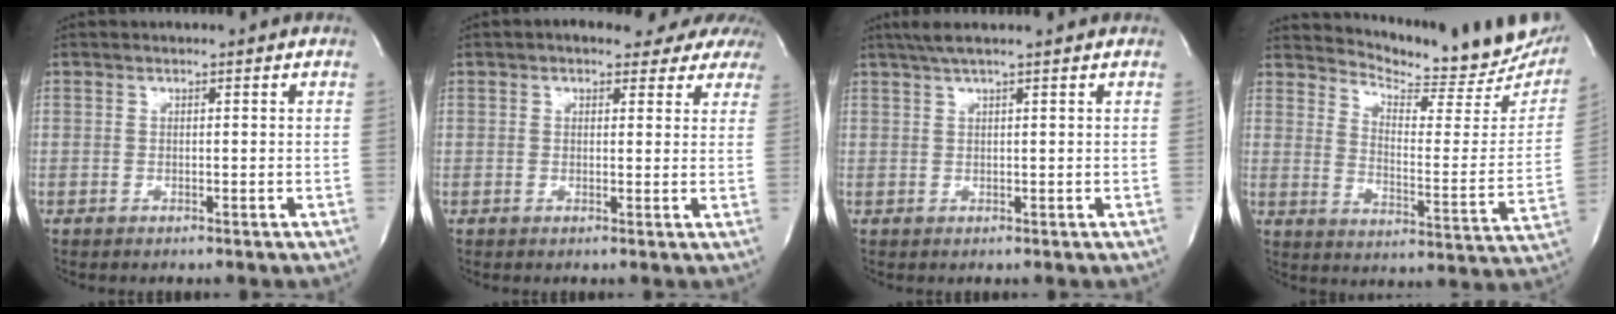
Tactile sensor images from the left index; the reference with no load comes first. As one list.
[{"total": 10.0, "force": [8.5, 3.7, 3.6], "torque": [-0.022, 0.022, 0.082]}, {"total": 4.5, "force": [3.5, -0.8, 2.7], "torque": [-0.047, 0.026, 0.064]}, {"total": 19.4, "force": [18.1, 4.5, 5.4], "torque": [-0.067, -0.077, 0.219]}]